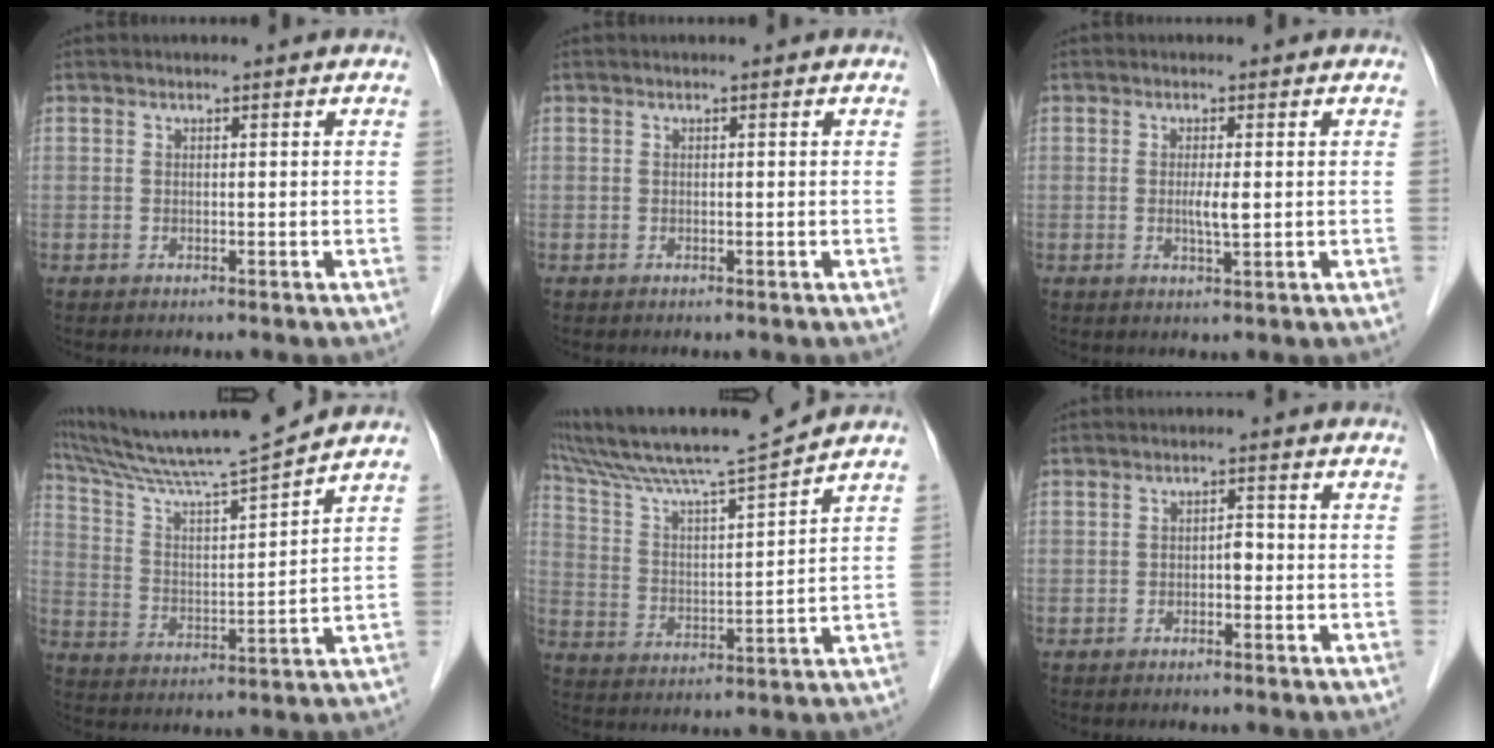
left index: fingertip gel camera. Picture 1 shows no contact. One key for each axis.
{"total": 0.0}
{"total": 2.2, "fx": 0.0, "fy": 0.2, "fz": 2.2, "tx": -0.043, "ty": -0.002, "tz": 0.000}
{"total": 13.0, "fx": 11.9, "fy": -2.1, "fz": 4.8, "tx": -0.093, "ty": -0.006, "tz": 0.213}
{"total": 12.8, "fx": 11.5, "fy": -1.9, "fz": 5.4, "tx": -0.104, "ty": 0.000, "tz": 0.204}
{"total": 1.6, "fx": -0.6, "fy": 0.8, "fz": 1.3, "tx": -0.014, "ty": 0.007, "tz": -0.012}